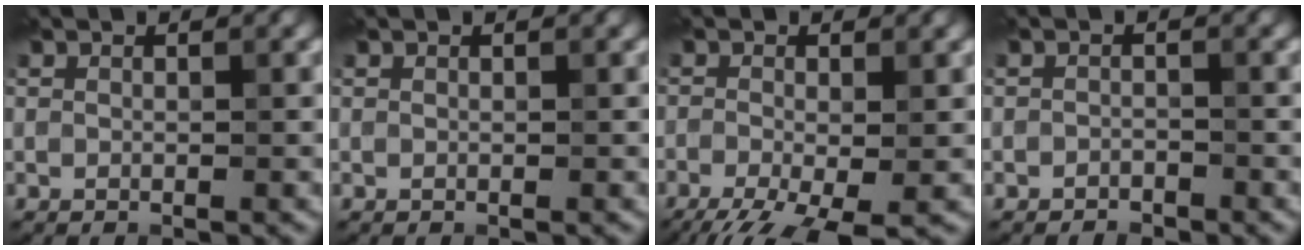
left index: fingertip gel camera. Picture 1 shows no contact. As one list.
[{"total": 0.0}, {"total": 7.4, "force": [-4.2, 2.7, 5.5], "torque": [-0.105, -0.029, -0.069]}, {"total": 1.2, "force": [-1.0, 0.5, 0.1], "torque": [0.000, 0.001, -0.020]}]